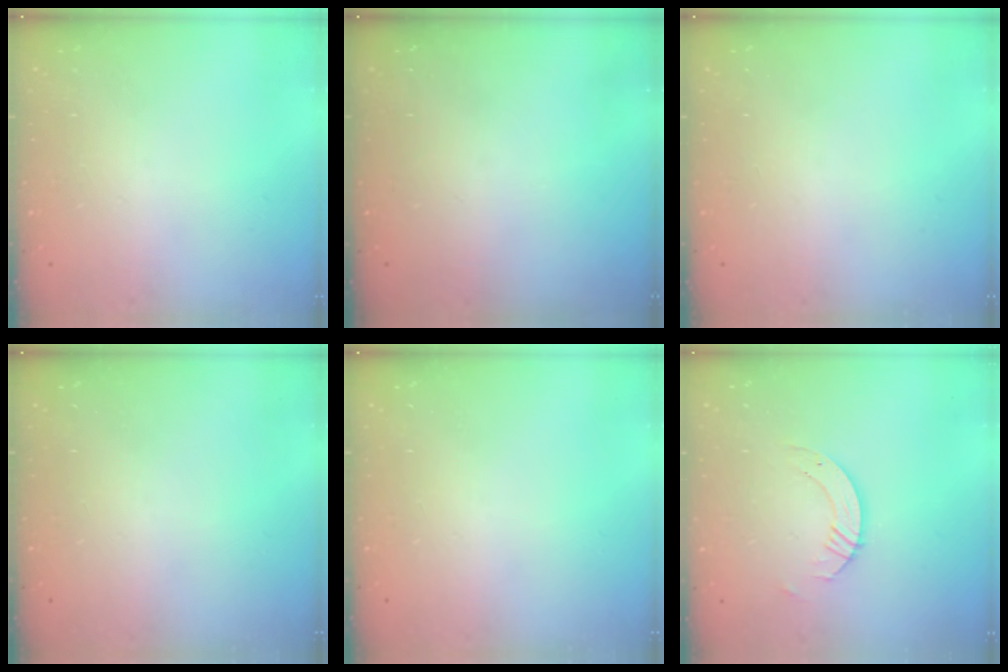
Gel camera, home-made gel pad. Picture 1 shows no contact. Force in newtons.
{"total": 0.0}
{"total": 0.0}
{"total": 0.0}
{"total": 0.0}
{"total": 3.9, "press": 3.9, "slide": 0.4}